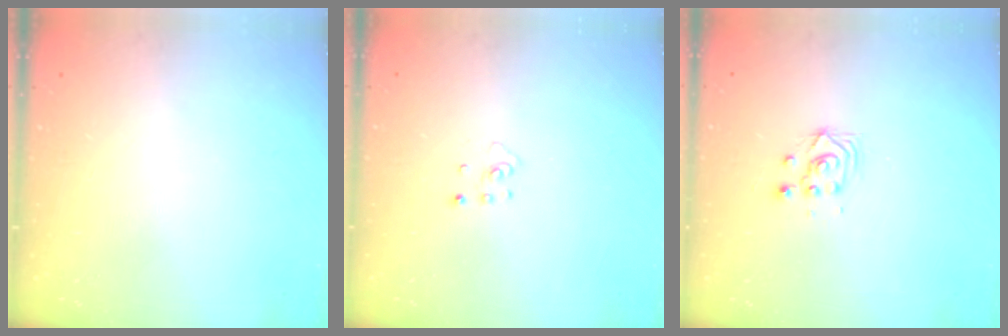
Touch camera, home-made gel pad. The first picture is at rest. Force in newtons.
{"total": 2.5, "press": 2.4, "slide": 0.5}
{"total": 2.8, "press": 2.8, "slide": 0.2}